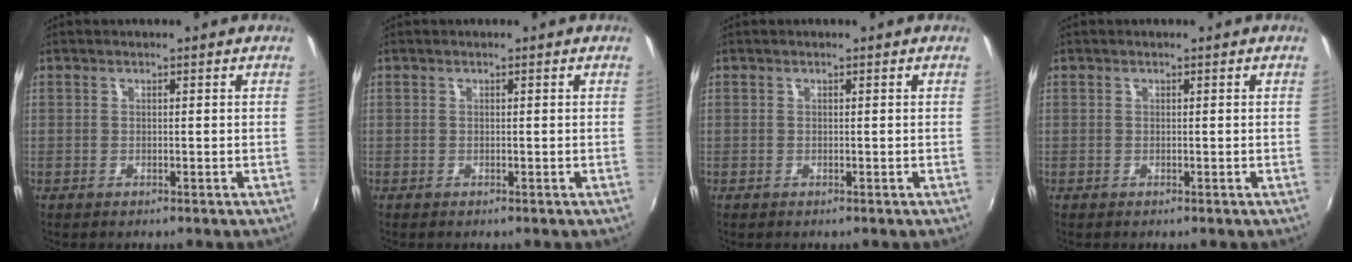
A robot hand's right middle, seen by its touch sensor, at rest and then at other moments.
{"total": 0.0}
{"total": 0.0}
{"total": 0.0}